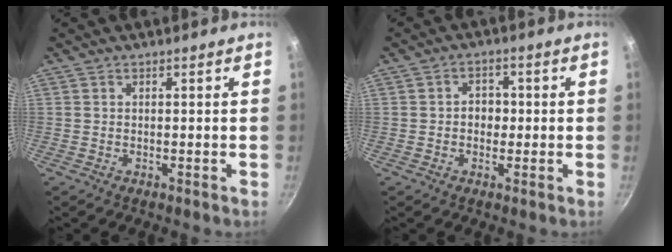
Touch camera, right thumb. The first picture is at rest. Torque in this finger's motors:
{"motor_torque": [-0.06, 0.02, 0.04, 0.02, -0.02]}